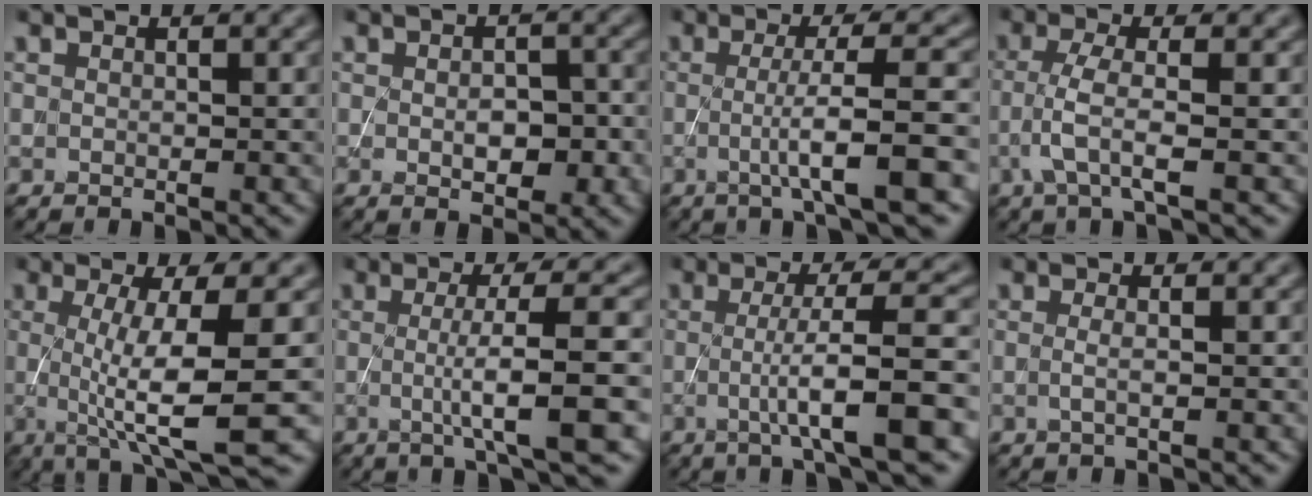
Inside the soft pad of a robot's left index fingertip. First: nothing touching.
{"total": 2.9, "force": [-0.4, 1.6, 2.4], "torque": [-0.037, -0.002, -0.002]}
{"total": 6.1, "force": [-1.0, 0.8, 6.0], "torque": [-0.093, 0.003, -0.018]}
{"total": 2.9, "force": [-1.0, 0.4, 2.7], "torque": [-0.062, 0.007, -0.023]}
{"total": 8.6, "force": [-0.6, 1.7, 8.4], "torque": [-0.120, -0.006, -0.007]}
{"total": 6.8, "force": [-0.5, 1.3, 6.7], "torque": [-0.102, 0.002, -0.007]}
{"total": 7.1, "force": [-1.0, 1.1, 6.9], "torque": [-0.107, 0.007, -0.017]}
{"total": 1.2, "force": [0.0, 0.4, 1.1], "torque": [-0.018, -0.003, -0.006]}